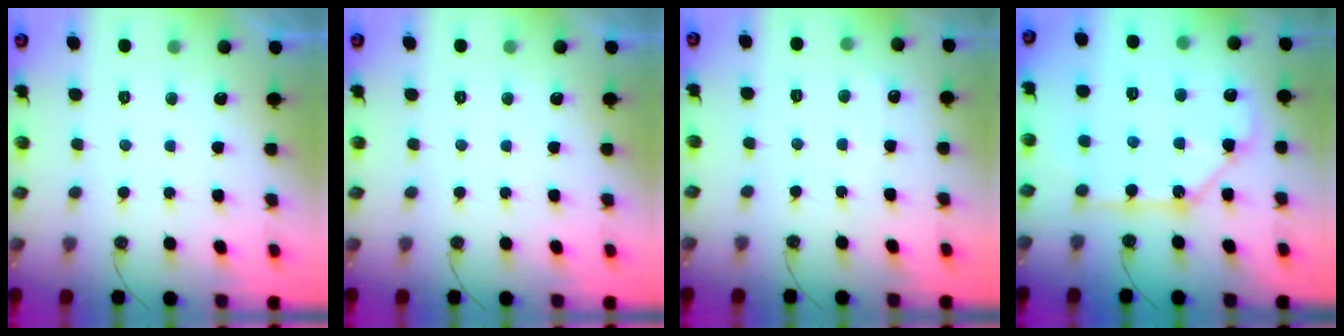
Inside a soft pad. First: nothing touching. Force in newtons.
{"total": 0.0}
{"total": 2.7, "press": 2.6, "slide": 0.4}
{"total": 11.1, "press": 11.1, "slide": 1.3}